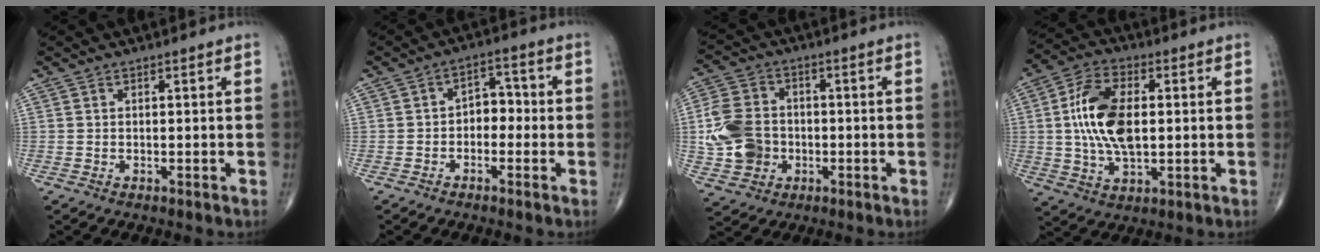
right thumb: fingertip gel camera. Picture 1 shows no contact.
{"total": 4.8, "force": [-1.0, 3.3, 3.2], "torque": [-0.021, 0.023, -0.029]}
{"total": 11.0, "force": [-1.4, 9.1, 6.1], "torque": [-0.108, 0.013, -0.026]}
{"total": 13.5, "force": [1.1, 7.1, 11.5], "torque": [-0.218, 0.007, 0.018]}